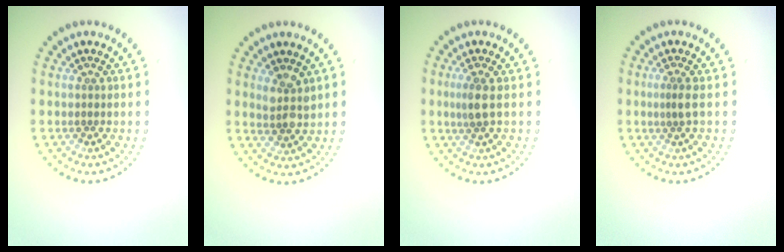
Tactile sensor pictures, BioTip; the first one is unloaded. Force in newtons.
{"total": 2.3, "press": 2.0, "slide": 1.1}
{"total": 1.8, "press": 1.5, "slide": 1.0}
{"total": 1.1, "press": 0.6, "slide": 0.9}